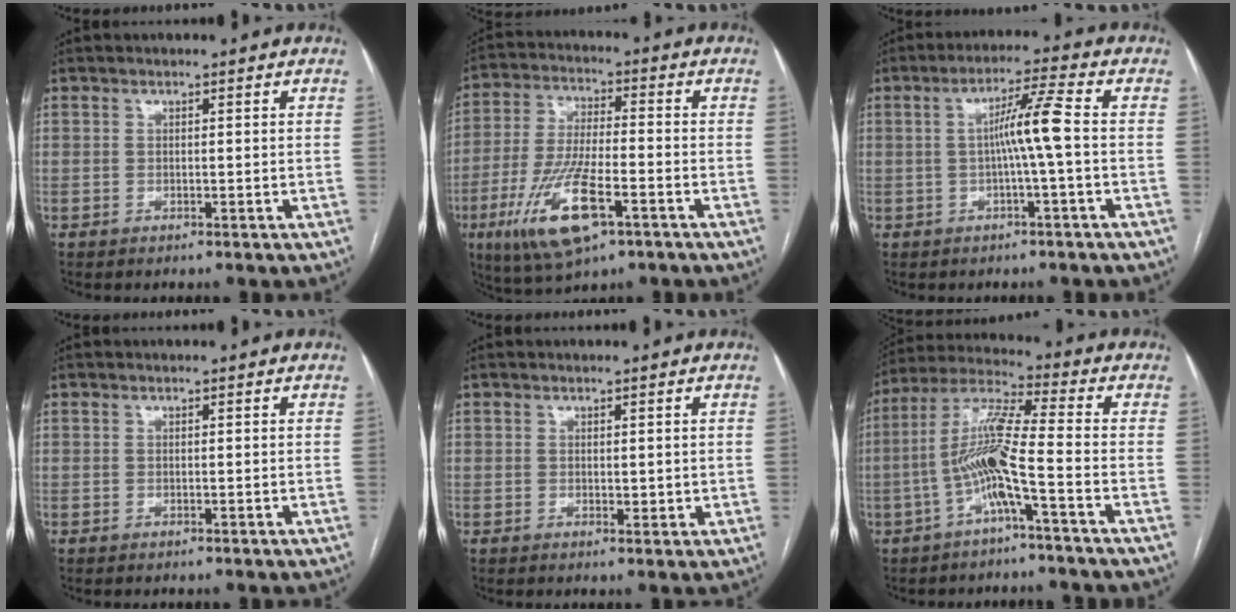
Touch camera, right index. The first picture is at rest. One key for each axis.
{"total": 13.9, "fx": -6.3, "fy": 3.5, "fz": 11.9, "tx": -0.249, "ty": -0.020, "tz": -0.106}
{"total": 6.2, "fx": -0.4, "fy": -0.9, "fz": 6.1, "tx": -0.108, "ty": 0.013, "tz": -0.004}
{"total": 0.0}
{"total": 1.5, "fx": 0.5, "fy": 1.0, "fz": 1.1, "tx": -0.012, "ty": -0.006, "tz": 0.011}
{"total": 9.9, "fx": -3.0, "fy": -0.3, "fz": 9.4, "tx": -0.195, "ty": 0.016, "tz": -0.065}